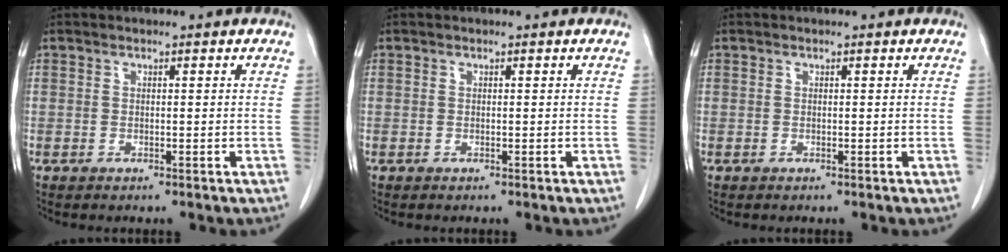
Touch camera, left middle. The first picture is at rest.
{"total": 0.0}
{"total": 0.0}